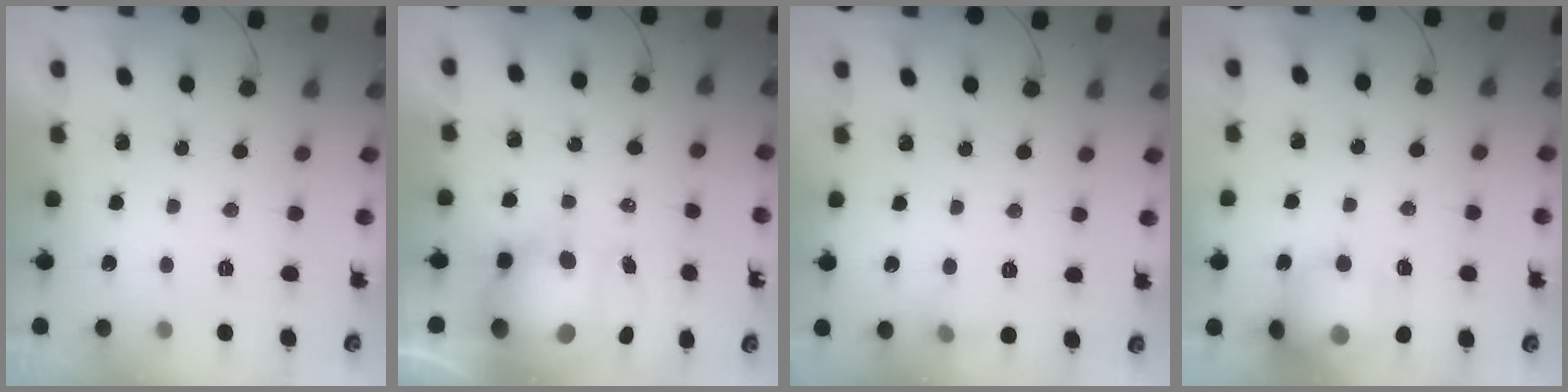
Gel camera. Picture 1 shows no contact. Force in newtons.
{"total": 15.5, "press": 15.0, "slide": 4.2}
{"total": 5.7, "press": 5.3, "slide": 2.0}
{"total": 14.0, "press": 13.9, "slide": 2.0}